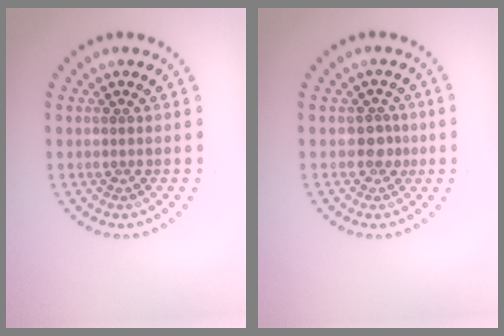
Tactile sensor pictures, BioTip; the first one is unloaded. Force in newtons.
{"total": 1.7, "press": 1.4, "slide": 0.9}